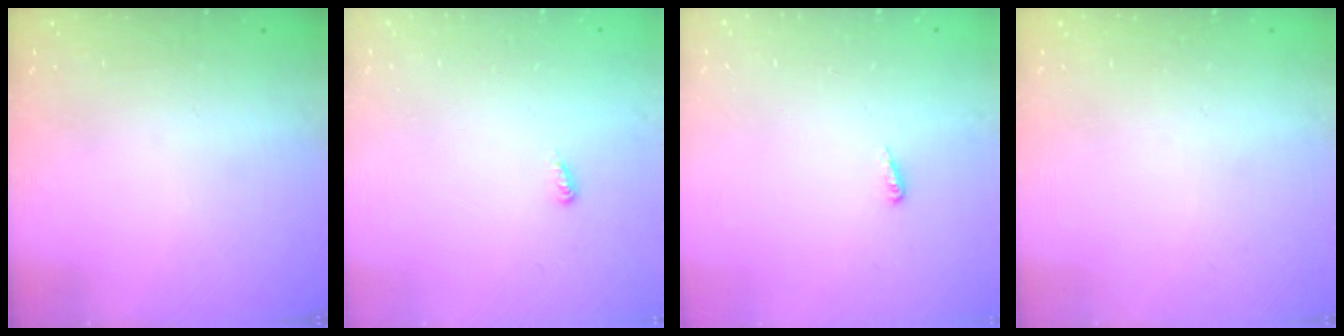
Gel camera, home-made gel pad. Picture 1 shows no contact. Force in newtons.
{"total": 3.7, "press": 3.7, "slide": 0.2}
{"total": 3.6, "press": 3.5, "slide": 0.6}
{"total": 0.0}